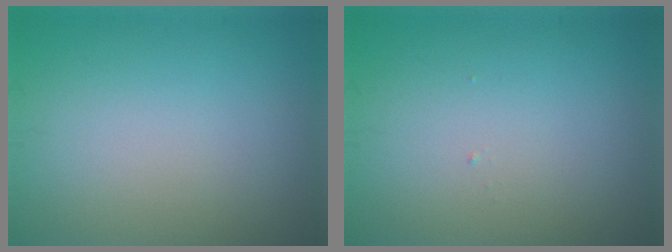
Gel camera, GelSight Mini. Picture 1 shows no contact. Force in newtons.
{"total": 0.0}